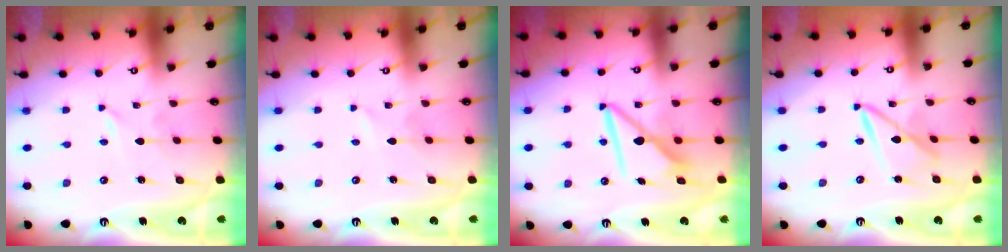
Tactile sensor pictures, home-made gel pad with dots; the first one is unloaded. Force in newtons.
{"total": 0.7, "press": 0.6, "slide": 0.1}
{"total": 8.7, "press": 8.7, "slide": 0.8}
{"total": 8.0, "press": 8.0, "slide": 0.6}